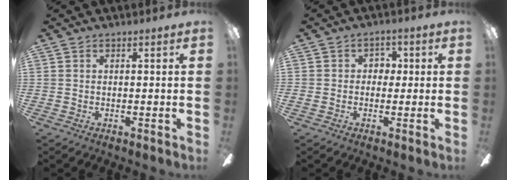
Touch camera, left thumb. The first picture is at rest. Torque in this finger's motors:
{"motor_torque": [0.38, -0.02, 0.30, 0.23, 0.02]}